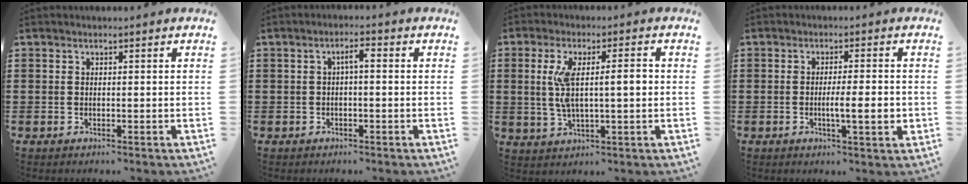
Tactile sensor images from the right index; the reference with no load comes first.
{"total": 2.3, "force": [-0.1, 0.5, 2.2], "torque": [-0.043, 0.006, -0.005]}
{"total": 7.4, "force": [0.9, 1.9, 7.1], "torque": [-0.141, 0.001, 0.010]}
{"total": 5.1, "force": [-0.9, 0.7, 5.0], "torque": [-0.075, -0.008, -0.017]}